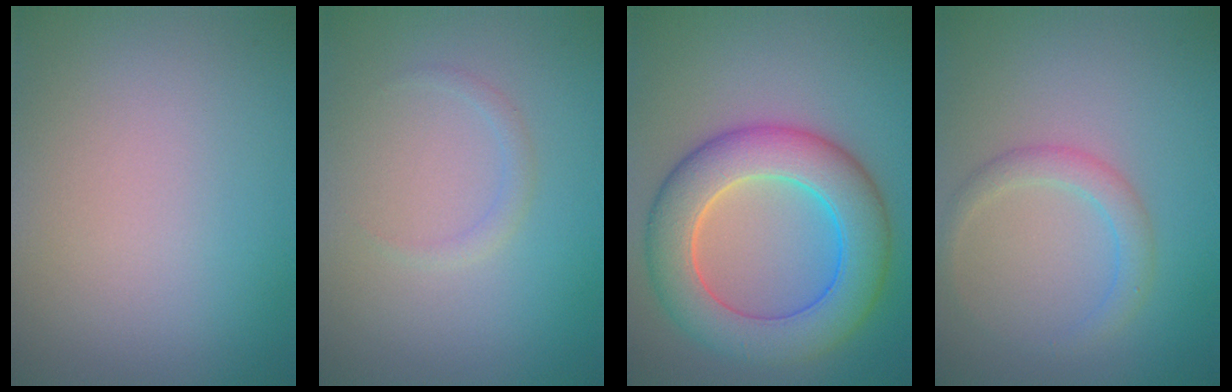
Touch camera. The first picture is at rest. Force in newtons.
{"total": 0.9, "press": 0.9, "slide": 0.1}
{"total": 8.9, "press": 8.9, "slide": 0.2}
{"total": 2.1, "press": 2.1, "slide": 0.1}